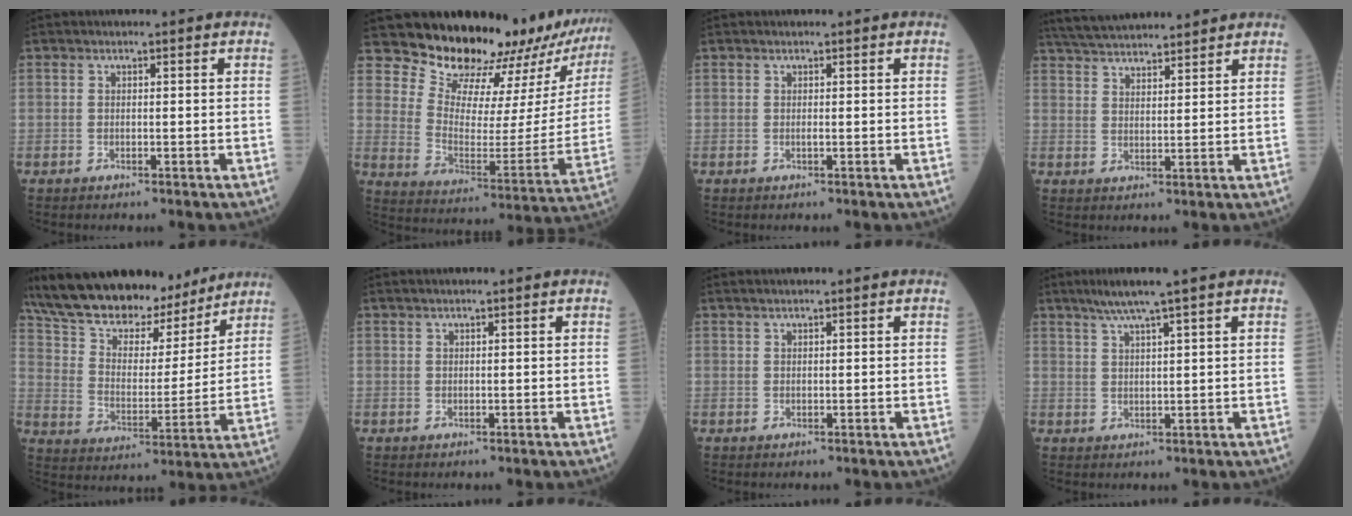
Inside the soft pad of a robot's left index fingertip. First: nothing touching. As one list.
[{"total": 24.3, "force": [22.4, 4.5, 8.4], "torque": [-0.123, -0.102, 0.292]}, {"total": 0.0}, {"total": 12.2, "force": [11.4, 1.8, 4.0], "torque": [-0.075, 0.036, 0.187]}, {"total": 22.4, "force": [19.4, 7.0, 8.7], "torque": [-0.171, 0.018, 0.308]}, {"total": 1.1, "force": [1.0, 0.0, 0.5], "torque": [-0.008, 0.017, 0.023]}, {"total": 1.4, "force": [1.3, 0.0, 0.6], "torque": [-0.010, 0.018, 0.027]}, {"total": 5.0, "force": [3.8, -0.9, 3.2], "torque": [-0.062, 0.010, 0.071]}]